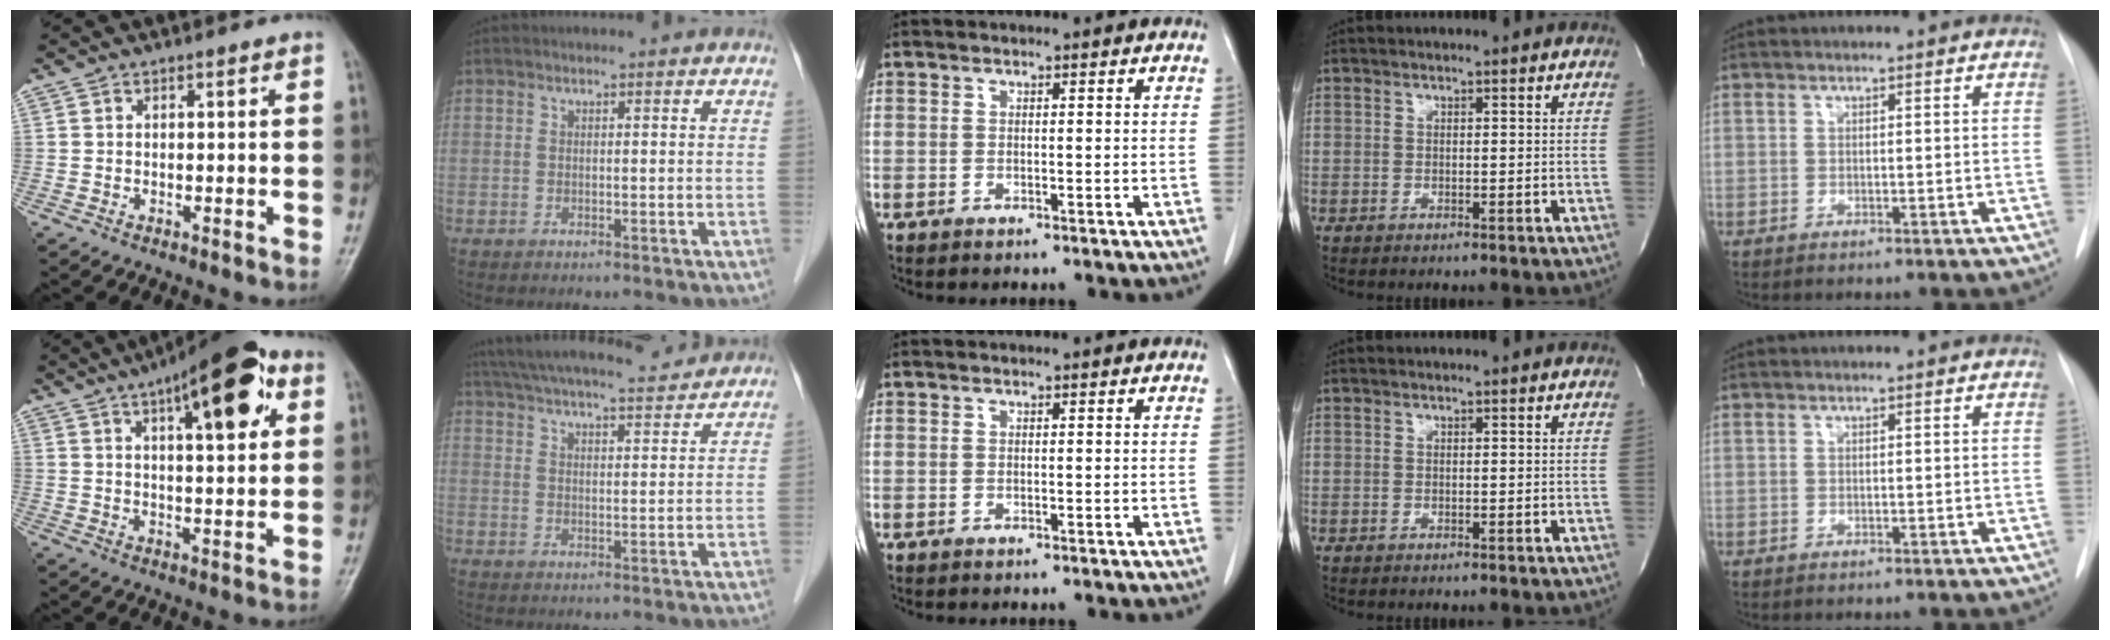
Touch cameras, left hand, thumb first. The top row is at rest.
{"thumb": {"total": 16.5, "force": [7.4, 5.6, 13.6], "torque": [-0.167, -0.006, 0.102]}, "index": {"total": 17.7, "force": [16.1, 2.3, 6.9], "torque": [-0.118, 0.031, 0.232]}}